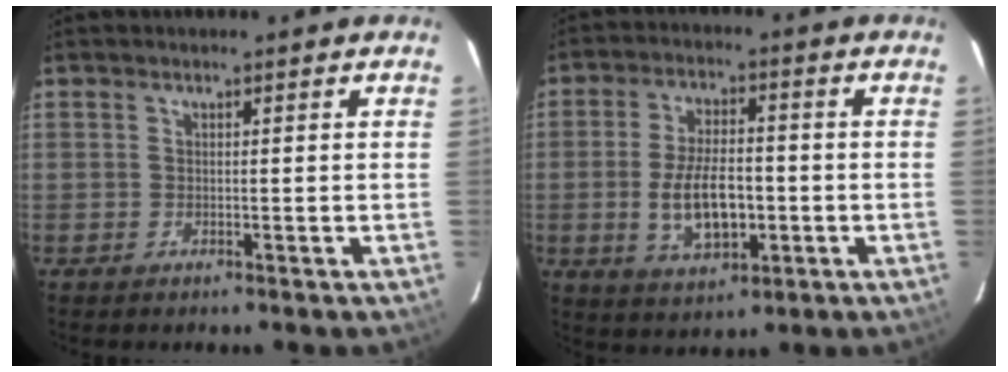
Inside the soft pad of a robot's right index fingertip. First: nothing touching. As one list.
[{"total": 10.4, "force": [-2.1, 5.1, 8.9], "torque": [-0.174, -0.005, -0.027]}]